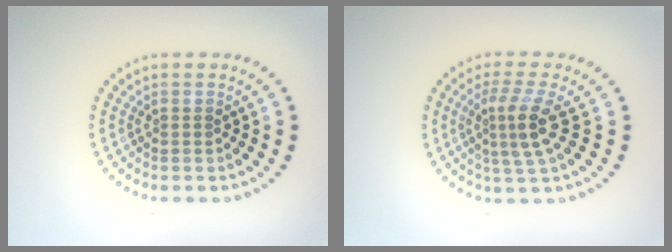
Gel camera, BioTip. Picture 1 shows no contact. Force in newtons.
{"total": 3.5, "press": 2.9, "slide": 2.0}